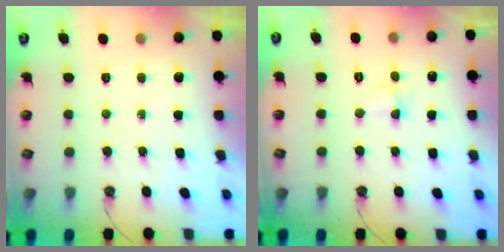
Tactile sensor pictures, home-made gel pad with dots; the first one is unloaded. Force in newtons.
{"total": 2.9, "press": 2.7, "slide": 1.0}